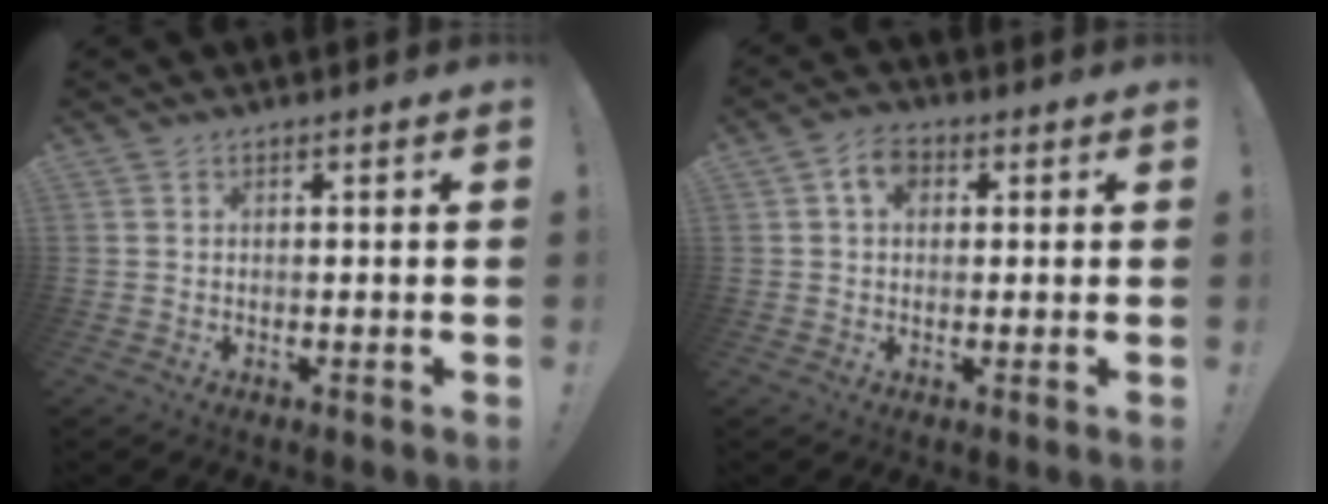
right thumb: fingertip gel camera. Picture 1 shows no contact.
{"total": 5.7, "force": [1.6, 4.0, 3.7], "torque": [-0.063, 0.008, 0.029]}